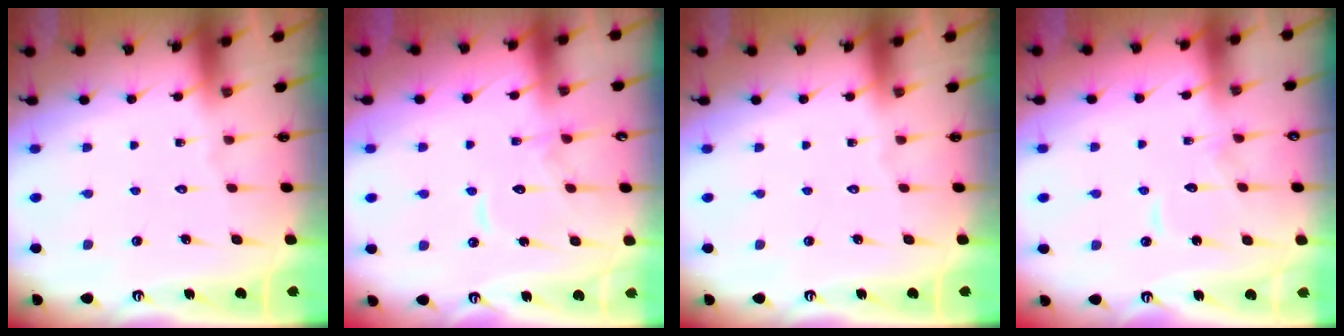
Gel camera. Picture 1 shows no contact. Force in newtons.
{"total": 11.2, "press": 11.2, "slide": 0.9}
{"total": 0.0}
{"total": 8.2, "press": 8.2, "slide": 0.5}